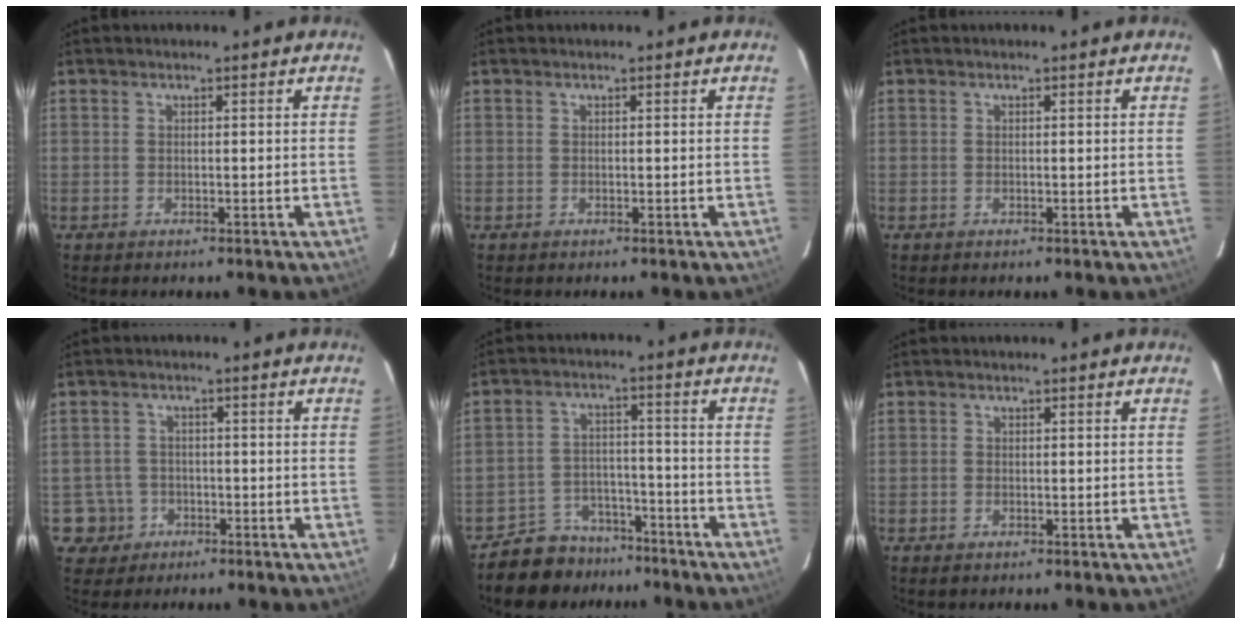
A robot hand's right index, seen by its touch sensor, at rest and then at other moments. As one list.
[{"total": 0.0}, {"total": 0.0}, {"total": 5.0, "force": [-1.9, 4.6, 0.1], "torque": [-0.010, 0.023, -0.029]}, {"total": 10.3, "force": [-8.6, 5.5, 1.5], "torque": [-0.051, 0.025, -0.121]}, {"total": 0.8, "force": [-0.5, 0.6, 0.4], "torque": [-0.006, -0.002, -0.009]}]